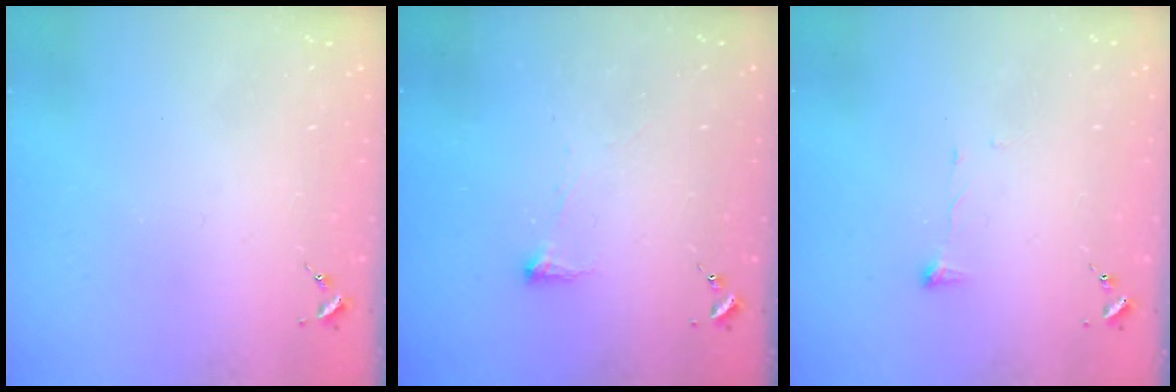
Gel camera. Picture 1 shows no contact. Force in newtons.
{"total": 4.5, "press": 4.4, "slide": 0.7}
{"total": 3.5, "press": 3.5, "slide": 0.5}